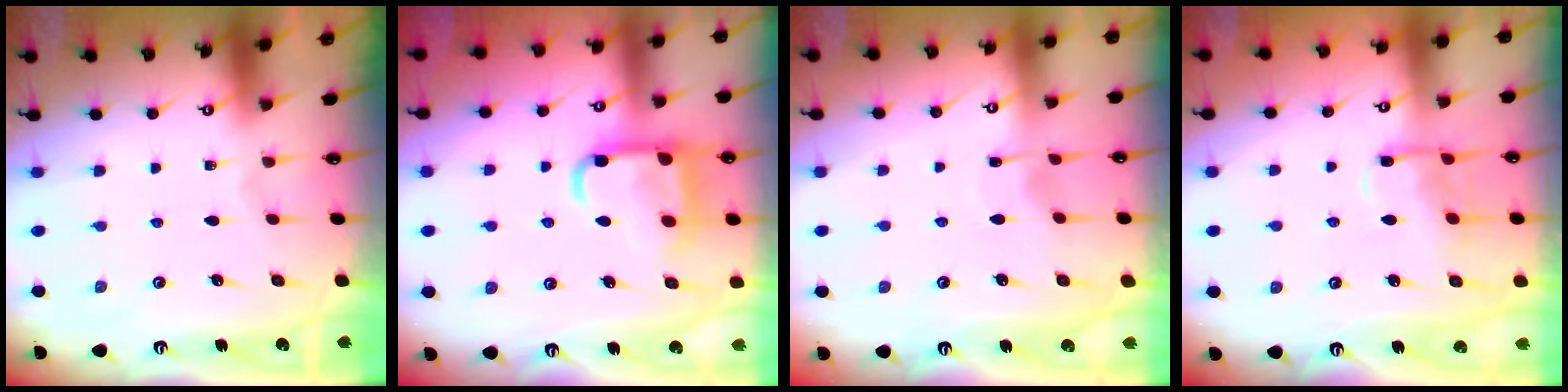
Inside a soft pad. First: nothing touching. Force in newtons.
{"total": 13.4, "press": 13.3, "slide": 1.4}
{"total": 4.7, "press": 4.7, "slide": 0.3}
{"total": 8.8, "press": 8.8, "slide": 0.8}